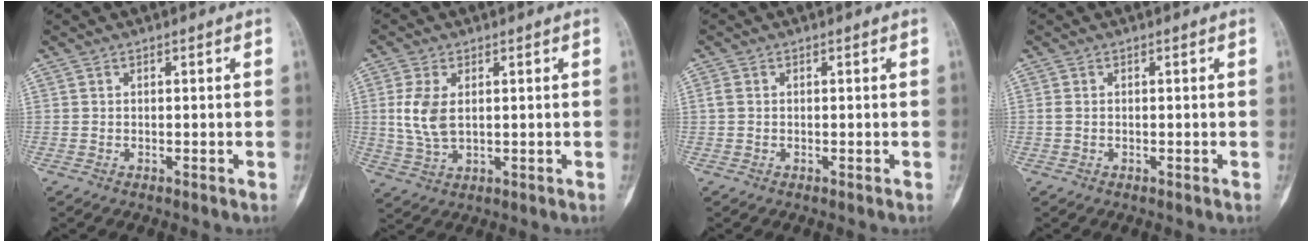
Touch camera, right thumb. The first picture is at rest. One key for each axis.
{"total": 7.1, "fx": 1.2, "fy": 4.0, "fz": 5.7, "tx": -0.122, "ty": -0.005, "tz": 0.030}
{"total": 1.2, "fx": 0.0, "fy": 0.8, "fz": 0.8, "tx": -0.021, "ty": -0.001, "tz": 0.000}
{"total": 0.7, "fx": 0.0, "fy": 0.4, "fz": 0.5, "tx": -0.019, "ty": 0.001, "tz": 0.001}